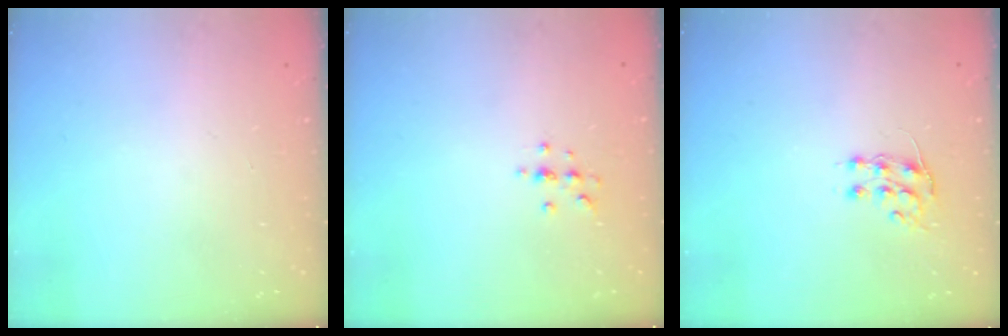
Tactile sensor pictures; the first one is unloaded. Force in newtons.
{"total": 3.7, "press": 3.7, "slide": 0.5}
{"total": 6.4, "press": 6.4, "slide": 0.5}